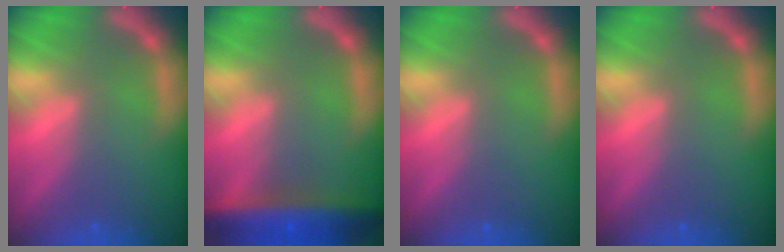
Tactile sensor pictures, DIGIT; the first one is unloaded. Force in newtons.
{"total": 8.0}
{"total": 0.0}
{"total": 0.0}